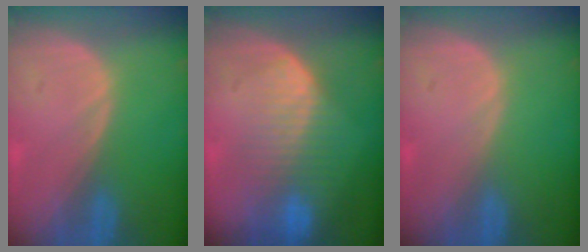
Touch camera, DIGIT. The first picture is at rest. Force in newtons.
{"total": 8.3, "press": 7.3, "slide": 4.0}
{"total": 0.0}